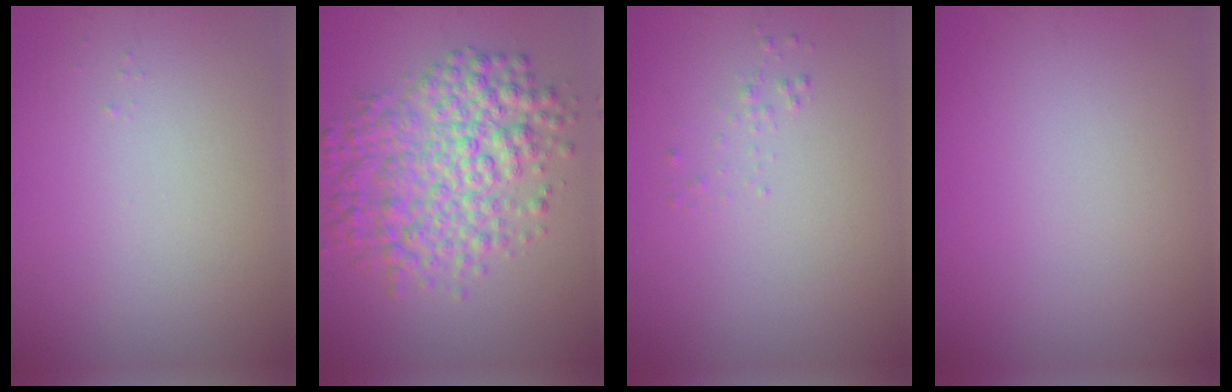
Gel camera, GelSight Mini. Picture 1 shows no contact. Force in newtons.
{"total": 7.2, "press": 7.2, "slide": 0.1}
{"total": 0.6, "press": 0.6, "slide": 0.1}
{"total": 0.0}